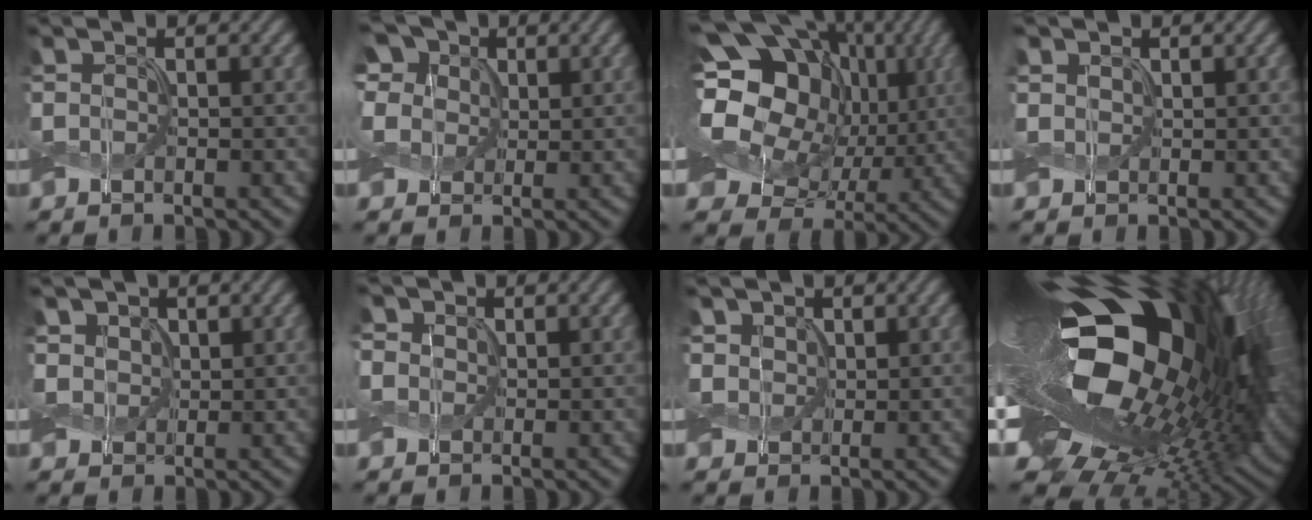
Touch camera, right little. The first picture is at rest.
{"total": 9.2, "force": [5.1, 6.4, 4.2], "torque": [-0.102, 0.025, 0.071]}
{"total": 17.8, "force": [4.4, 13.9, 10.3], "torque": [-0.225, 0.039, 0.072]}
{"total": 1.0, "force": [0.7, 0.8, 0.2], "torque": [-0.007, 0.002, 0.013]}
{"total": 2.5, "force": [1.3, 2.1, 0.7], "torque": [-0.030, -0.010, 0.030]}
{"total": 2.5, "force": [1.2, 1.9, 1.0], "torque": [-0.035, 0.006, 0.015]}
{"total": 1.9, "force": [0.9, 1.6, 0.5], "torque": [-0.017, -0.010, 0.021]}
{"total": 22.2, "force": [2.5, 11.7, 18.7], "torque": [-0.330, -0.030, 0.021]}